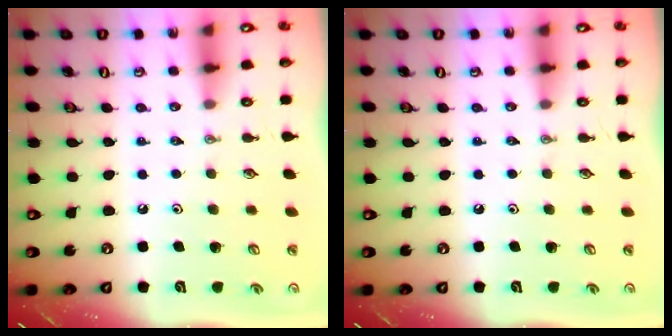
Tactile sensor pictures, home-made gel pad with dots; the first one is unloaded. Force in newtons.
{"total": 0.0}